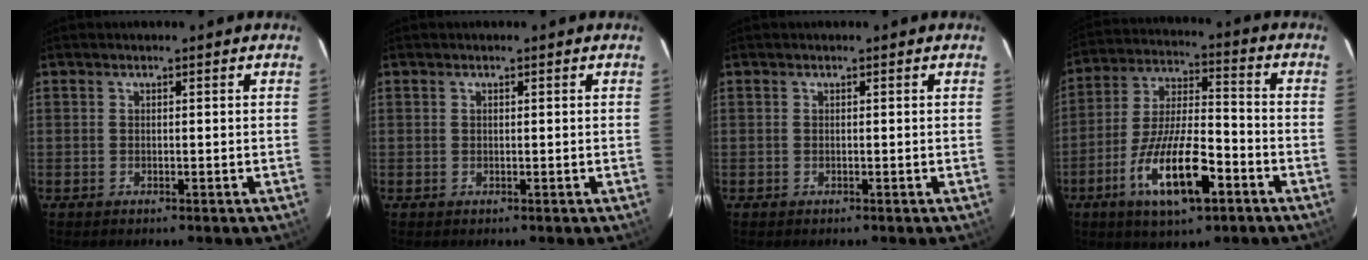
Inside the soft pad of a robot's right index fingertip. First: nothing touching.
{"total": 0.0}
{"total": 0.0}
{"total": 15.6, "force": [-7.7, 4.6, 12.8], "torque": [-0.261, -0.012, -0.137]}